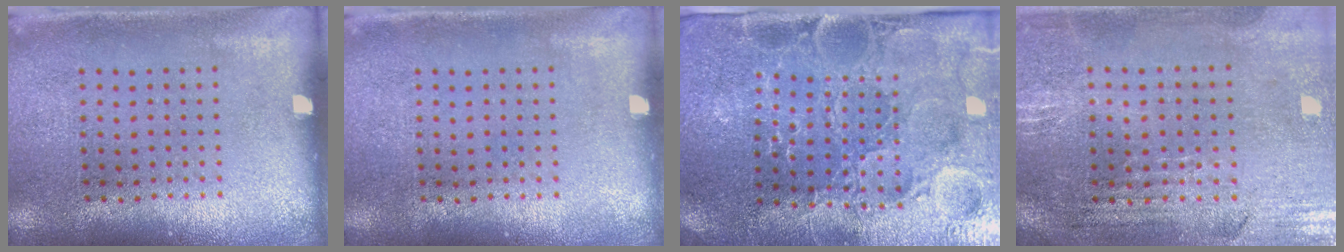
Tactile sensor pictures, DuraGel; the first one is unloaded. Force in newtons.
{"total": 0.0}
{"total": 3.8, "press": 3.8, "slide": 0.4}
{"total": 1.1, "press": 1.1, "slide": 0.3}